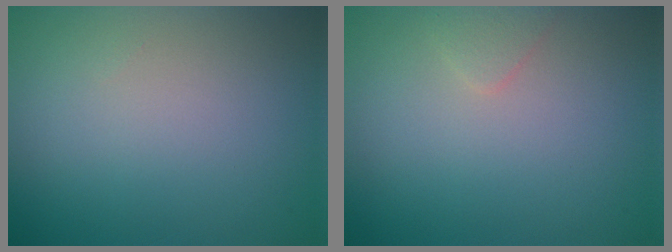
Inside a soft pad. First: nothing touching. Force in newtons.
{"total": 0.8, "press": 0.8, "slide": 0.1}